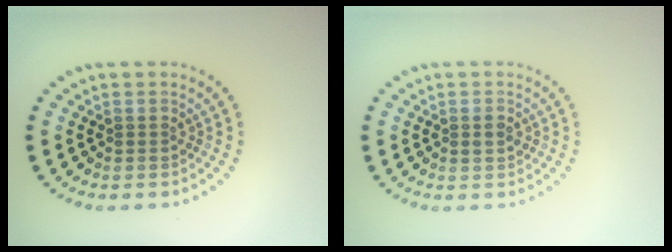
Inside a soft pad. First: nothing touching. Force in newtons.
{"total": 1.1, "press": 1.1, "slide": 0.2}